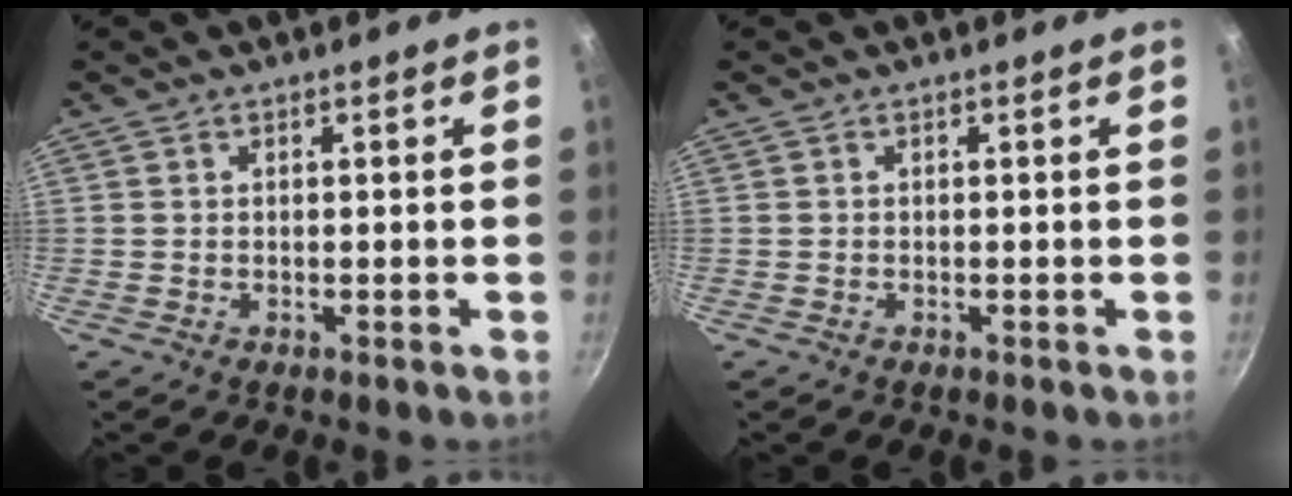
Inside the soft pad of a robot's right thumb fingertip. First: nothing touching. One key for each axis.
{"total": 0.0}